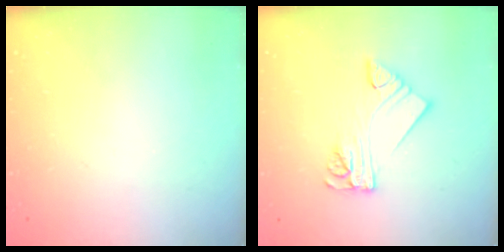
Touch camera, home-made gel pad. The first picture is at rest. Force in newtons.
{"total": 9.7, "press": 9.7, "slide": 0.9}